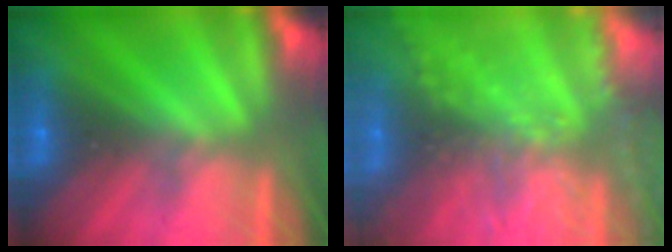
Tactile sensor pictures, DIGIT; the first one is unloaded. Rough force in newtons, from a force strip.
{"total": 9.0}